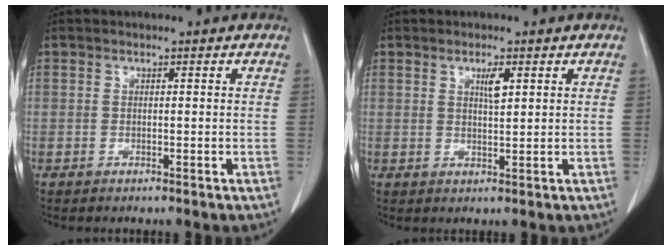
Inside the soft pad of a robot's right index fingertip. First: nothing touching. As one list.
[{"total": 2.5, "force": [1.1, 0.4, 2.2], "torque": [-0.038, -0.002, 0.020]}]